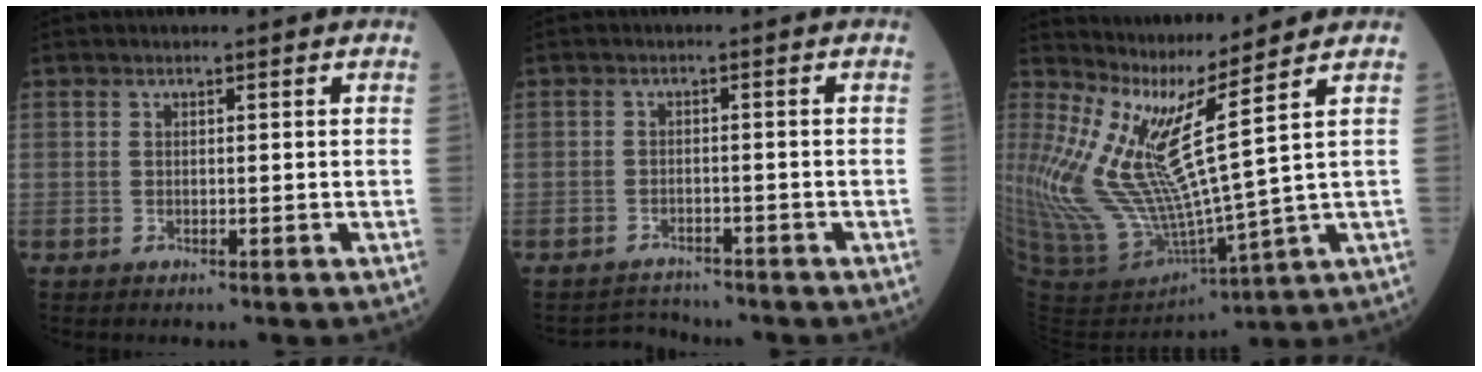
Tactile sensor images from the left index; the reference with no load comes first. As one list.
[{"total": 3.0, "force": [-2.7, 0.1, -1.2], "torque": [0.022, -0.010, -0.043]}, {"total": 11.5, "force": [6.5, -1.8, 9.2], "torque": [-0.196, -0.035, 0.145]}]